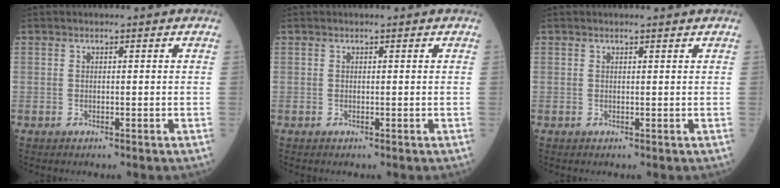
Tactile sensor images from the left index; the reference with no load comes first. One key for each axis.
{"total": 0.0}
{"total": 1.3, "fx": 1.3, "fy": -0.2, "fz": 0.3, "tx": -0.011, "ty": 0.000, "tz": 0.017}